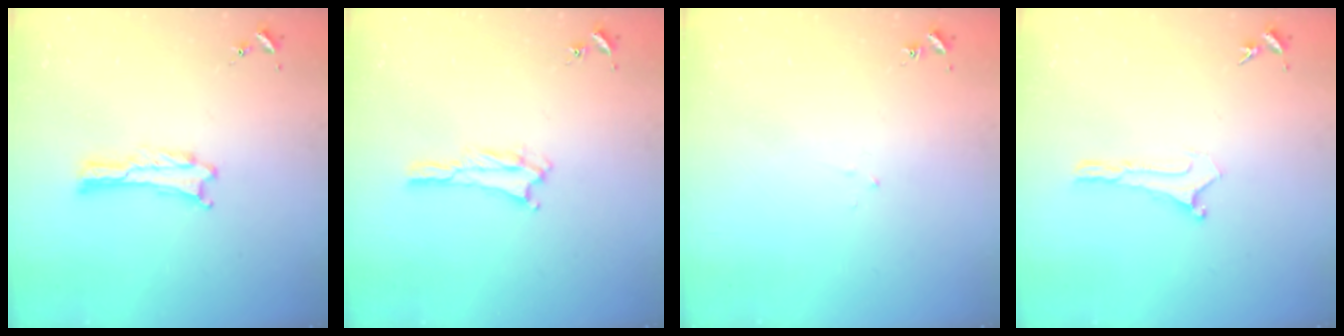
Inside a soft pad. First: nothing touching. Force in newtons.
{"total": 2.1, "press": 2.1, "slide": 0.3}
{"total": 1.8, "press": 1.8, "slide": 0.1}
{"total": 0.0}